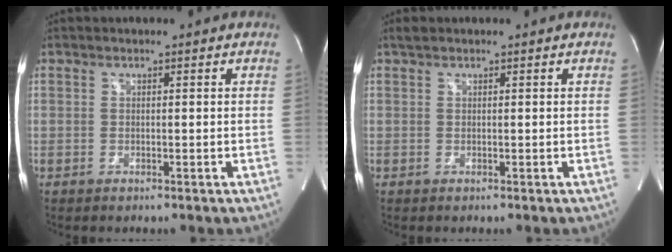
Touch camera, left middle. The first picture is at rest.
{"total": 0.9, "force": [0.8, 0.2, 0.4], "torque": [-0.016, 0.012, 0.017]}